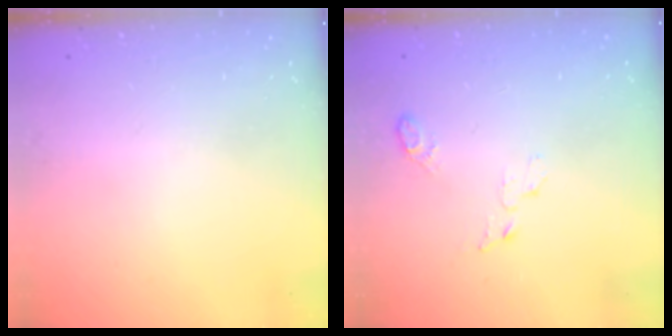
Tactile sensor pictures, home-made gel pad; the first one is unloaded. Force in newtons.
{"total": 4.3, "press": 4.3, "slide": 0.5}